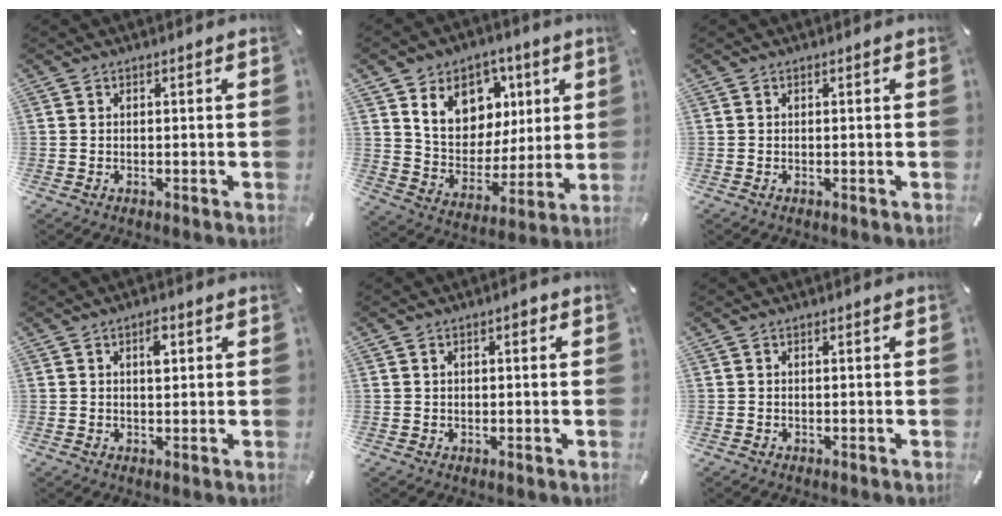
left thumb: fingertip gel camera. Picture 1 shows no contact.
{"total": 14.4, "force": [6.2, 12.0, 5.1], "torque": [-0.085, -0.033, 0.122]}
{"total": 0.0}
{"total": 3.3, "force": [1.1, 1.6, 2.7], "torque": [-0.033, -0.002, 0.012]}
{"total": 1.9, "force": [0.4, 1.4, 1.2], "torque": [-0.026, 0.007, 0.004]}
{"total": 0.0}